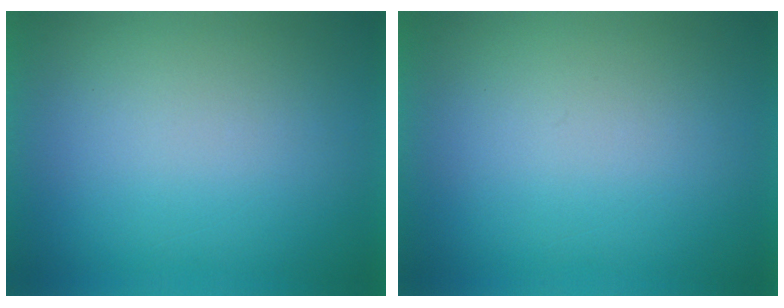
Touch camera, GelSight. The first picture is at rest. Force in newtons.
{"total": 0.0}